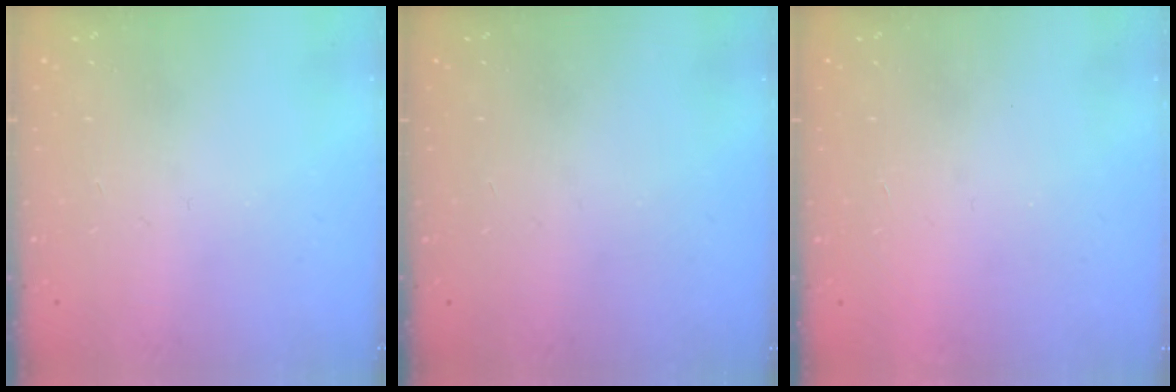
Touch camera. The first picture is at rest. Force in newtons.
{"total": 0.0}
{"total": 1.6, "press": 1.6, "slide": 0.1}